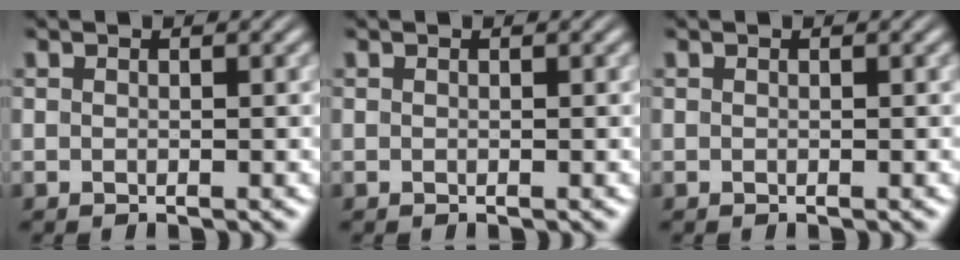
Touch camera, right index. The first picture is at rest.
{"total": 0.0}
{"total": 0.0}